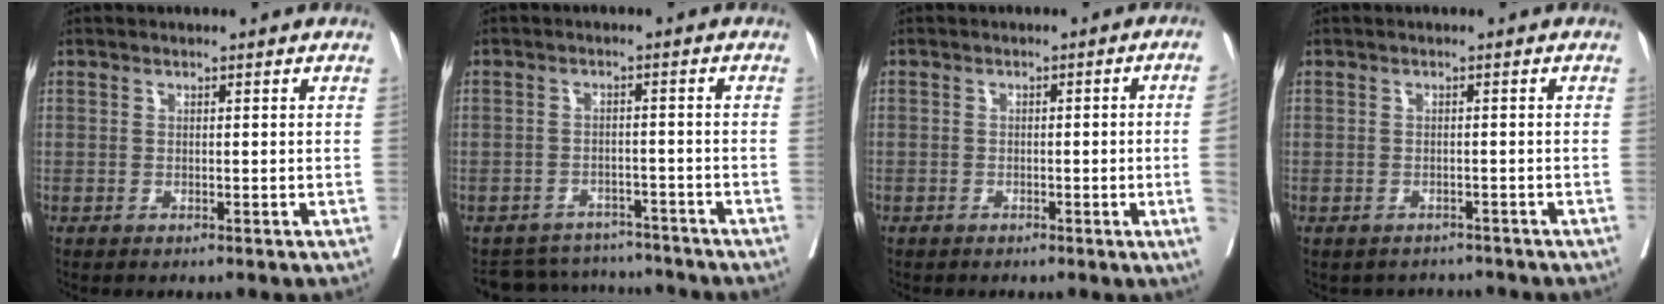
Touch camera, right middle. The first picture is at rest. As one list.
[{"total": 8.2, "force": [-7.8, 2.3, -0.3], "torque": [0.011, 0.016, -0.106]}, {"total": 4.5, "force": [-1.0, -0.9, 4.3], "torque": [-0.050, 0.001, -0.013]}, {"total": 3.3, "force": [-3.0, 1.3, -0.3], "torque": [0.007, 0.006, -0.040]}]